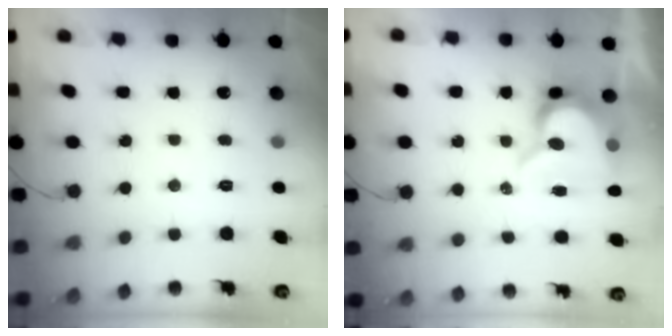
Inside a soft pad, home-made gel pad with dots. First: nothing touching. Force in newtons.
{"total": 11.1, "press": 11.0, "slide": 1.0}